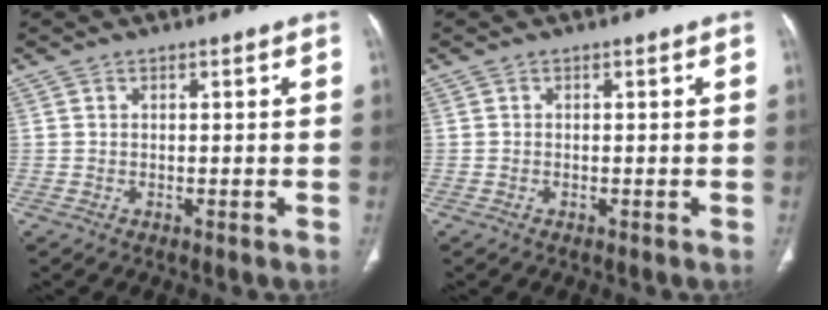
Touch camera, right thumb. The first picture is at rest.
{"total": 0.0}